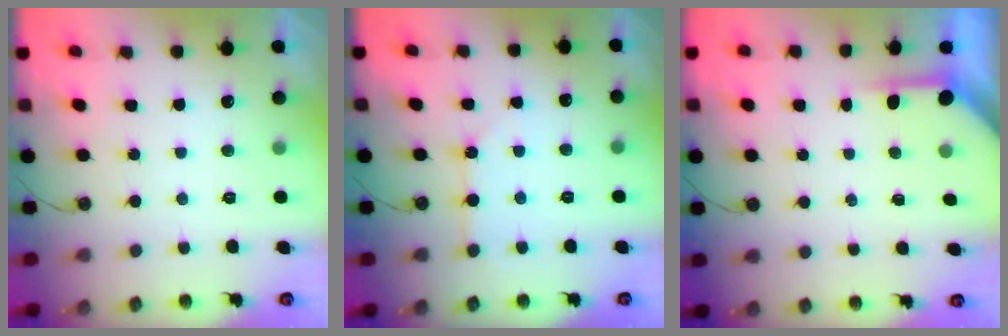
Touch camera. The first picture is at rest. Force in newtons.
{"total": 3.8, "press": 3.8, "slide": 0.5}
{"total": 4.0, "press": 3.9, "slide": 0.3}